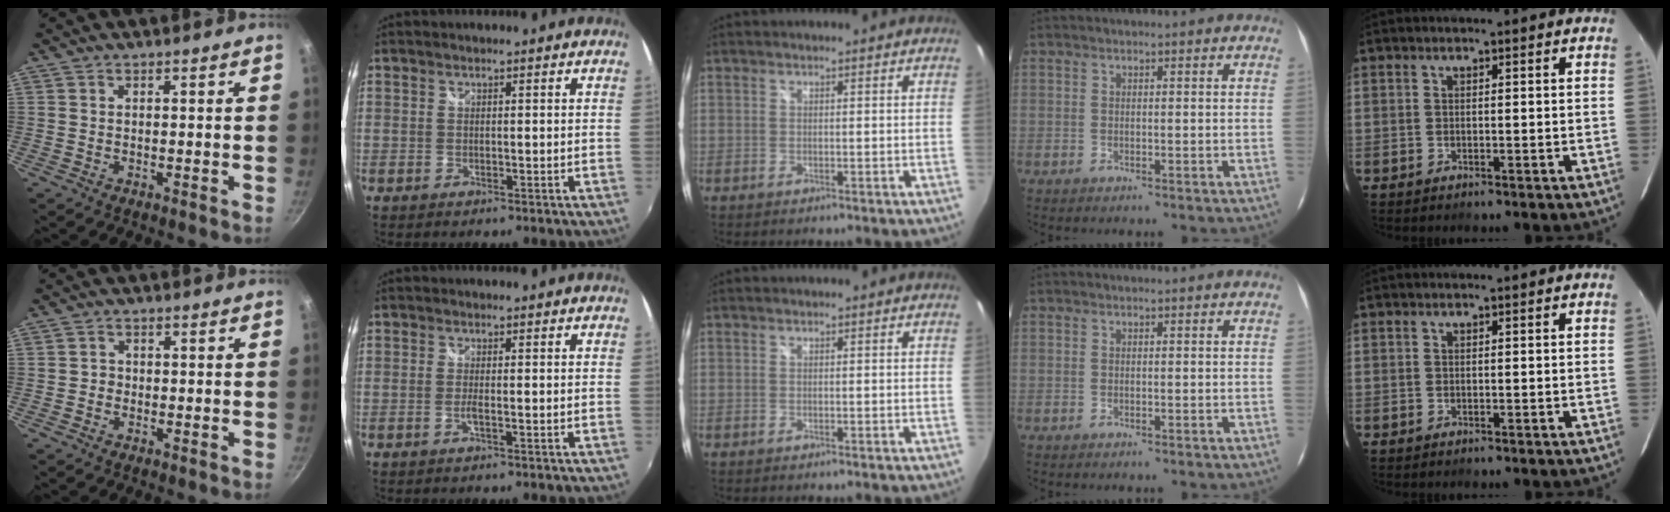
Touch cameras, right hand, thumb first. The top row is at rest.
{"thumb": {"total": 1.3, "force": [-0.5, 1.2, 0.3], "torque": [0.000, 0.002, -0.010]}, "index": {"total": 1.4, "force": [-0.5, -0.3, 1.2], "torque": [-0.025, -0.002, -0.011]}}